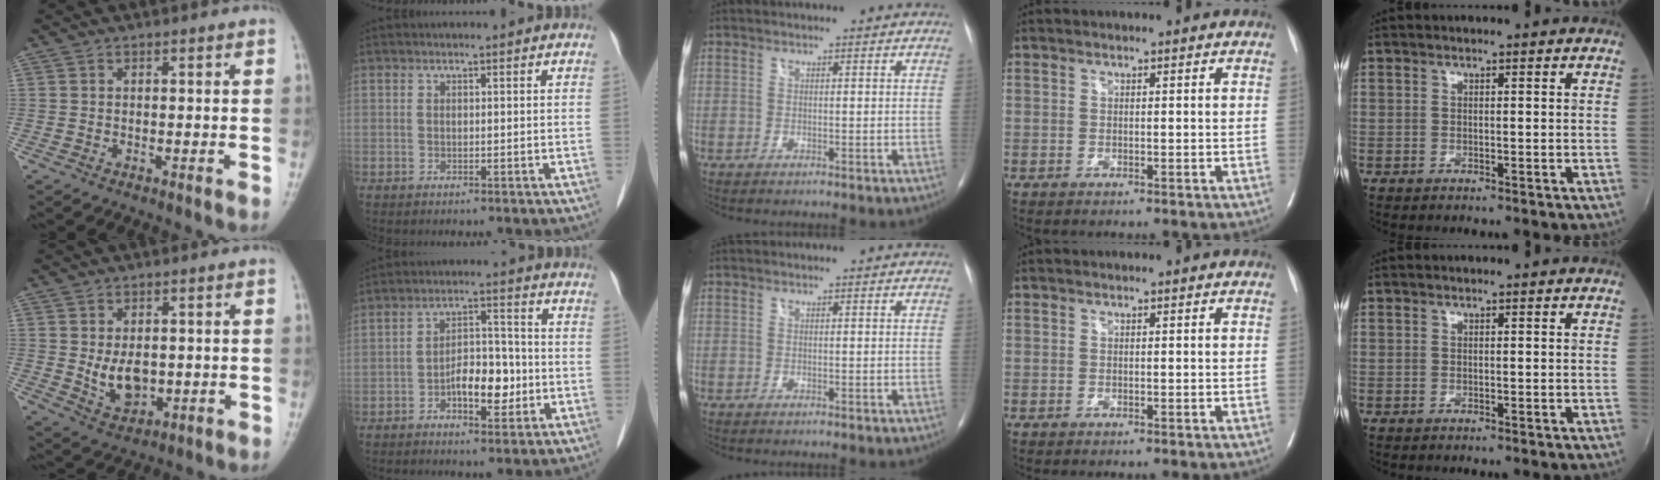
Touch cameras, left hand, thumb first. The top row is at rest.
{"thumb": {"total": 6.6, "force": [0.1, 4.4, 5.0], "torque": [-0.060, -0.014, 0.018]}, "index": {"total": 7.4, "force": [-2.3, 3.5, 6.0], "torque": [-0.103, 0.015, -0.036]}}